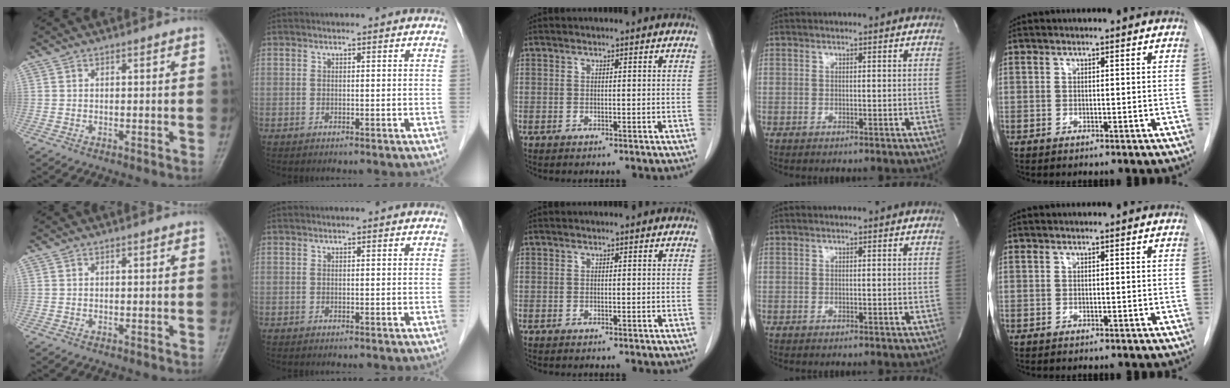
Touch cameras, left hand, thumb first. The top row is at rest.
{}